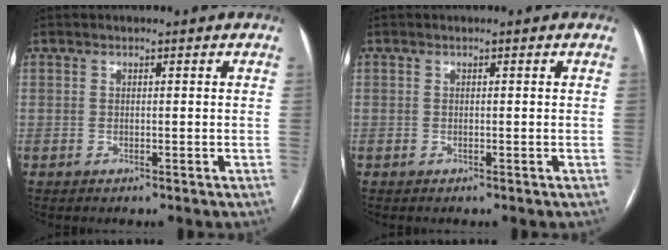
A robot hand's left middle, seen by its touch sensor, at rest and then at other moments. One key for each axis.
{"total": 0.0}